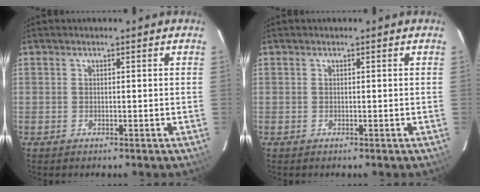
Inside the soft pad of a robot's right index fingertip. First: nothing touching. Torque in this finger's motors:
{"motor_torque": [-0.03, 0.02, 0.00, 0.00]}